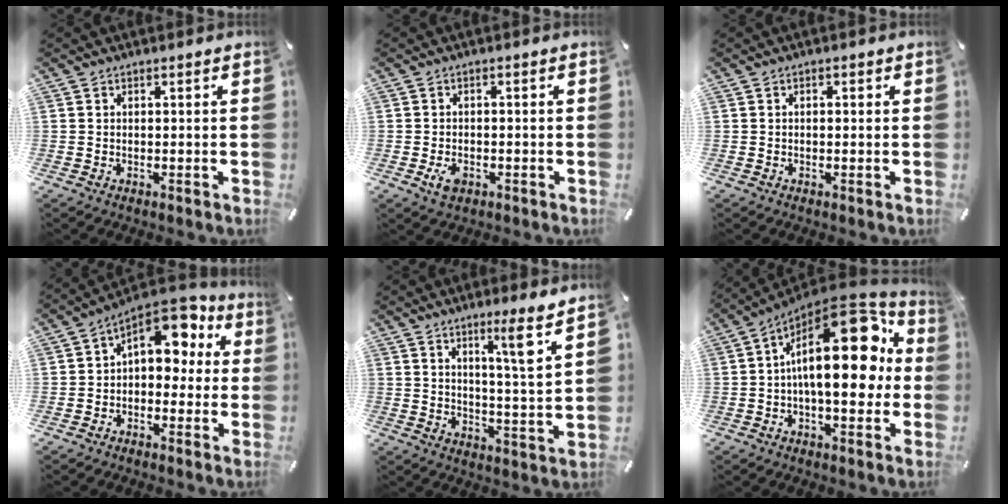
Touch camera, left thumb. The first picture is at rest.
{"total": 3.3, "force": [-1.4, 2.2, 2.1], "torque": [-0.053, 0.002, -0.026]}
{"total": 0.7, "force": [-0.2, 0.5, 0.4], "torque": [-0.010, 0.003, -0.005]}
{"total": 9.0, "force": [4.0, 6.0, 5.3], "torque": [-0.070, -0.034, 0.071]}
{"total": 8.4, "force": [5.4, -0.2, 6.5], "torque": [-0.100, -0.041, 0.080]}
{"total": 23.3, "force": [4.1, 11.4, 19.9], "torque": [-0.286, -0.040, 0.071]}